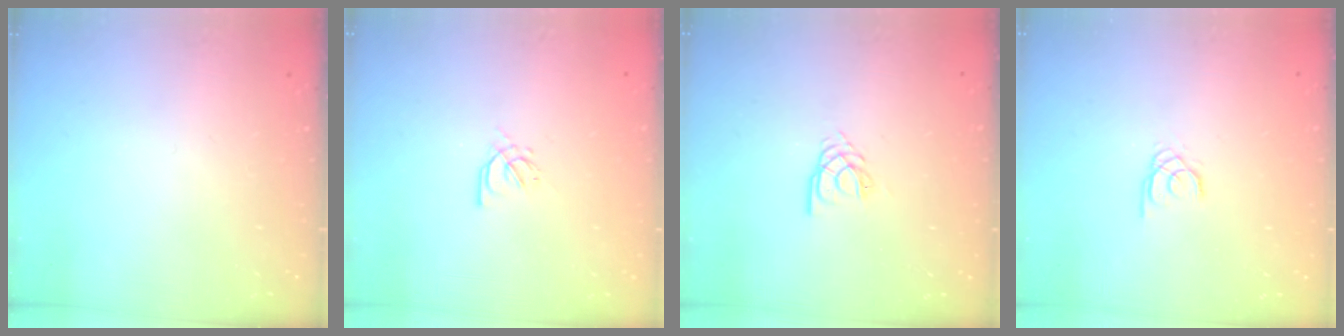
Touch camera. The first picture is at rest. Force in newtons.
{"total": 2.4, "press": 2.4, "slide": 0.5}
{"total": 2.6, "press": 2.6, "slide": 0.3}
{"total": 1.3, "press": 1.3, "slide": 0.1}